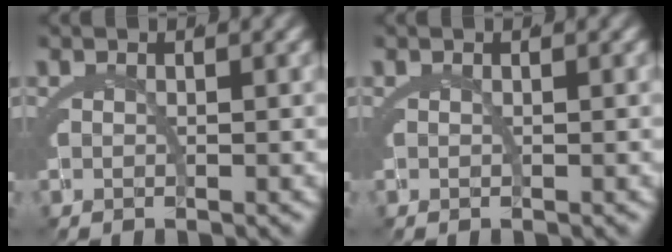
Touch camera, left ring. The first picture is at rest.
{"total": 0.0}